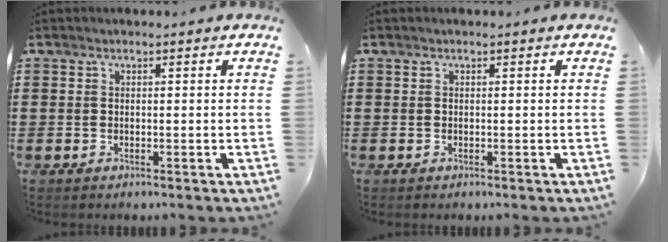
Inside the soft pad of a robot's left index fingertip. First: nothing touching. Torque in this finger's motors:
{"motor_torque": [0.00, 0.00, 0.00, 0.00]}